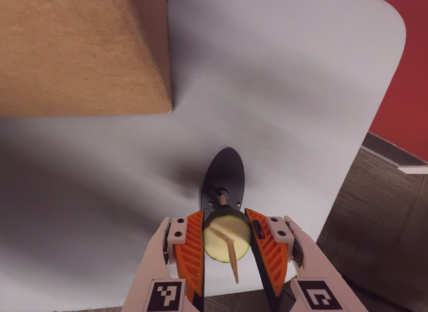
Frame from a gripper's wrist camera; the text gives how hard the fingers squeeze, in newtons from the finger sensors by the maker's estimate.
{"total": 11.8, "left": 11.7, "right": 11.8}